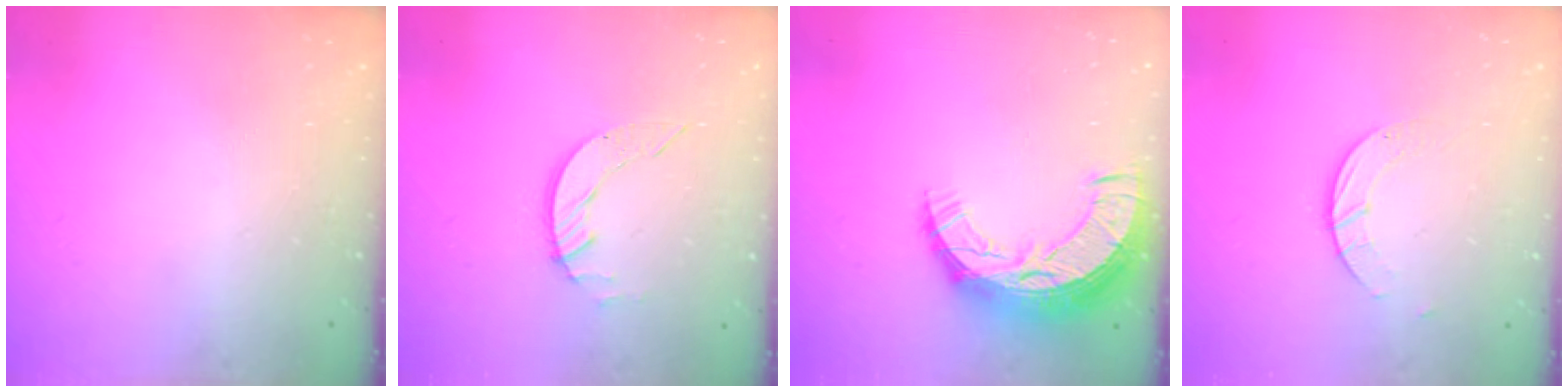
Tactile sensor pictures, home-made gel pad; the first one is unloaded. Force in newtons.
{"total": 5.4, "press": 5.4, "slide": 0.1}
{"total": 13.4, "press": 13.4, "slide": 0.9}
{"total": 2.8, "press": 2.8, "slide": 0.3}